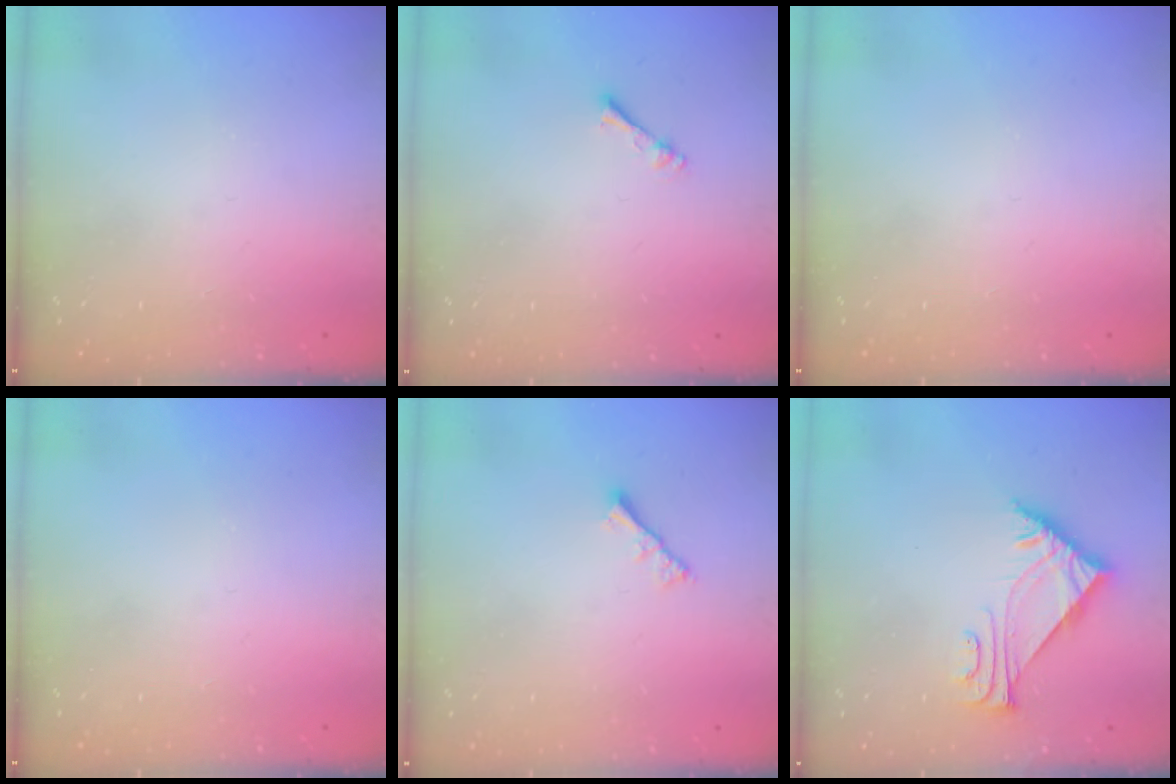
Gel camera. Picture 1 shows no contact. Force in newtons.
{"total": 1.1, "press": 1.1, "slide": 0.2}
{"total": 0.0}
{"total": 0.0}
{"total": 2.5, "press": 2.4, "slide": 0.5}
{"total": 6.1, "press": 6.1, "slide": 0.3}